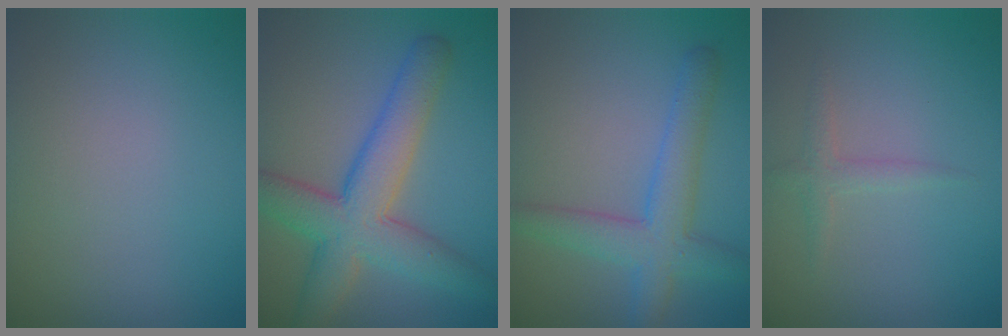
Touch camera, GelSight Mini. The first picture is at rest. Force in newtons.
{"total": 6.9, "press": 6.9, "slide": 0.2}
{"total": 4.6, "press": 4.6, "slide": 0.1}
{"total": 1.3, "press": 1.3, "slide": 0.0}